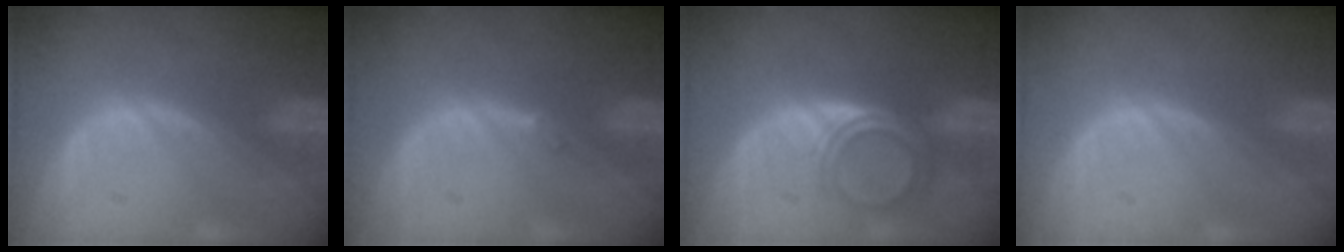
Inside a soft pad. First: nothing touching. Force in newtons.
{"total": 0.5, "press": 0.5, "slide": 0.1}
{"total": 4.8, "press": 4.0, "slide": 2.6}
{"total": 0.0}